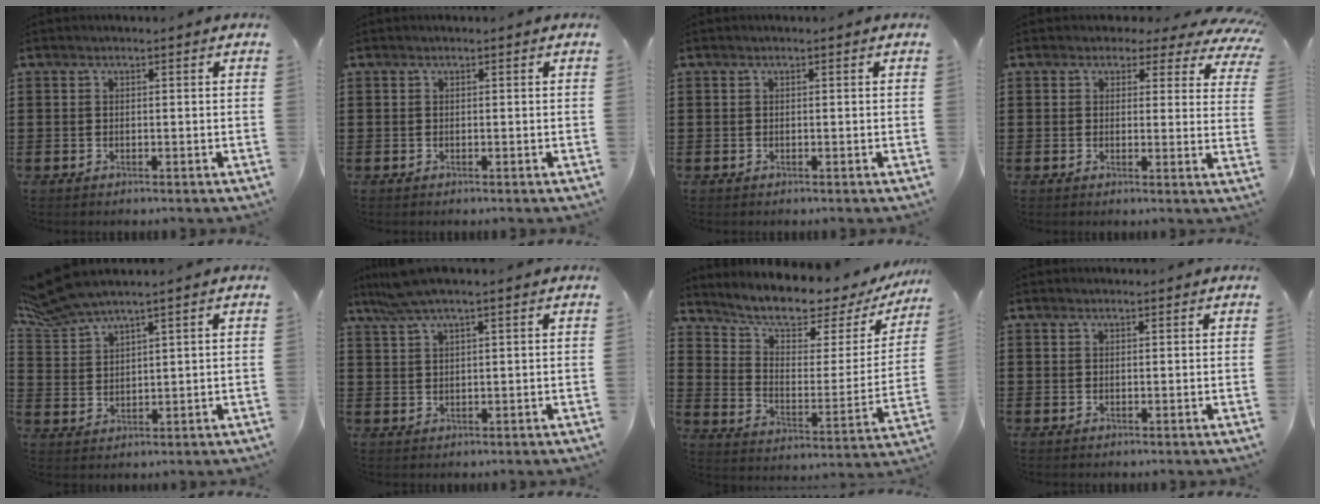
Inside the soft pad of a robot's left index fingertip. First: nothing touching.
{"total": 0.0}
{"total": 0.0}
{"total": 2.8, "force": [2.0, 1.6, 1.1], "torque": [-0.019, -0.009, 0.031]}
{"total": 6.1, "force": [5.1, 1.0, 3.1], "torque": [-0.086, -0.011, 0.092]}
{"total": 4.4, "force": [3.1, 0.3, 3.1], "torque": [-0.066, 0.002, 0.057]}
{"total": 6.2, "force": [5.1, 1.9, 2.9], "torque": [-0.077, -0.038, 0.083]}
{"total": 0.6, "force": [0.6, 0.3, 0.1], "torque": [-0.004, 0.001, 0.012]}